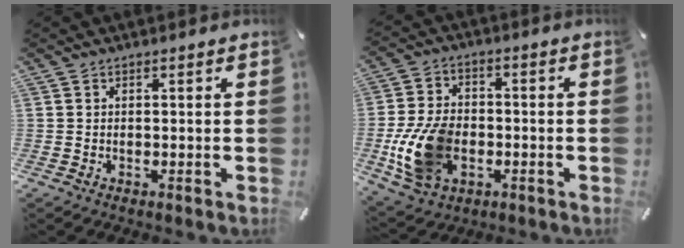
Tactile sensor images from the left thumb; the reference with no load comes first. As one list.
[{"total": 14.6, "force": [-3.5, 10.4, 9.7], "torque": [-0.203, 0.010, -0.058]}]